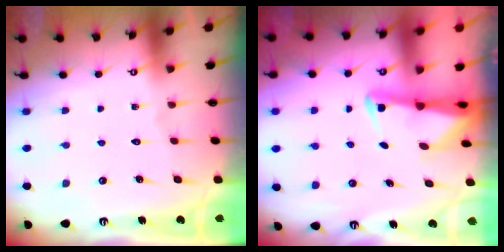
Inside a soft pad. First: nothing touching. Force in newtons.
{"total": 2.3, "press": 2.3, "slide": 0.4}